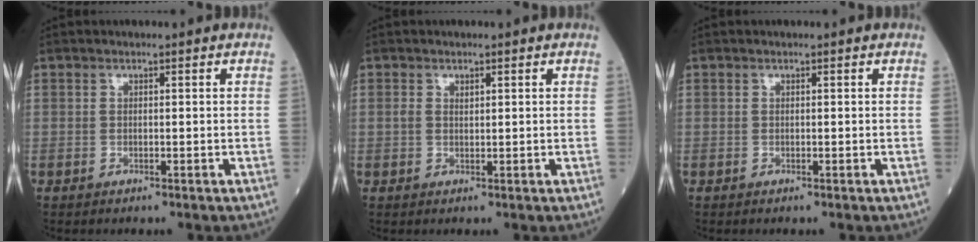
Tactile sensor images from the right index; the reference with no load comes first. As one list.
[{"total": 1.1, "force": [0.5, 0.5, 0.8], "torque": [-0.024, 0.008, 0.013]}, {"total": 0.0}]